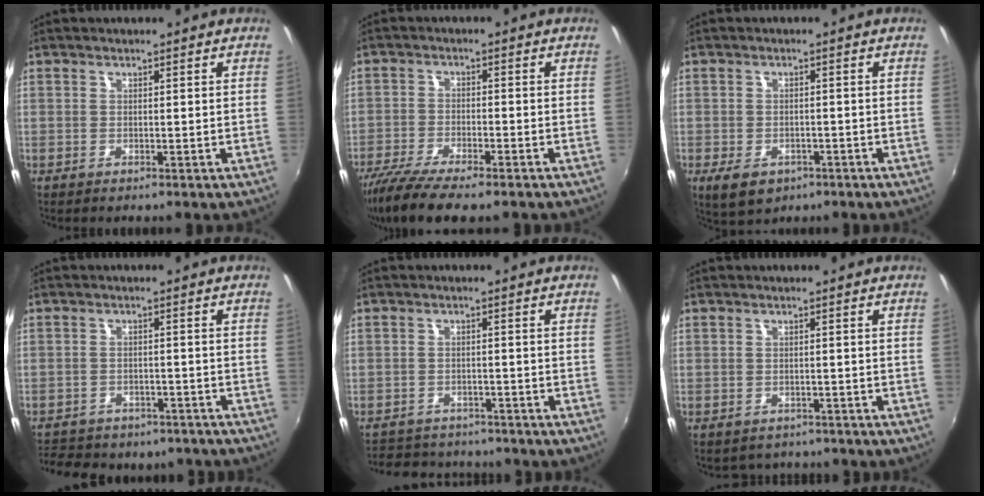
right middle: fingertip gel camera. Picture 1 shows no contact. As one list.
[{"total": 10.0, "force": [-8.0, 1.9, 5.8], "torque": [-0.138, -0.036, -0.147]}, {"total": 6.2, "force": [-3.2, 4.0, 3.5], "torque": [-0.075, -0.020, -0.048]}, {"total": 15.4, "force": [-12.5, 7.0, 5.7], "torque": [-0.136, -0.001, -0.162]}, {"total": 9.4, "force": [-8.4, 3.6, 2.2], "torque": [-0.062, 0.012, -0.122]}, {"total": 4.0, "force": [-3.4, 2.0, 0.6], "torque": [-0.015, -0.011, -0.045]}]